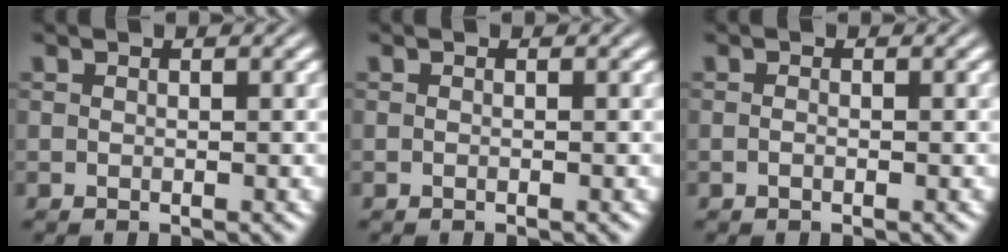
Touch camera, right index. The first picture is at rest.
{"total": 0.0}
{"total": 0.7, "force": [-0.5, -0.3, 0.3], "torque": [-0.005, -0.002, -0.009]}